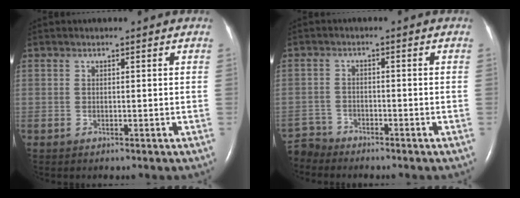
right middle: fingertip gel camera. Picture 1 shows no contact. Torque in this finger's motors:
{"motor_torque": [-0.01, -0.11, -0.05, -0.06]}